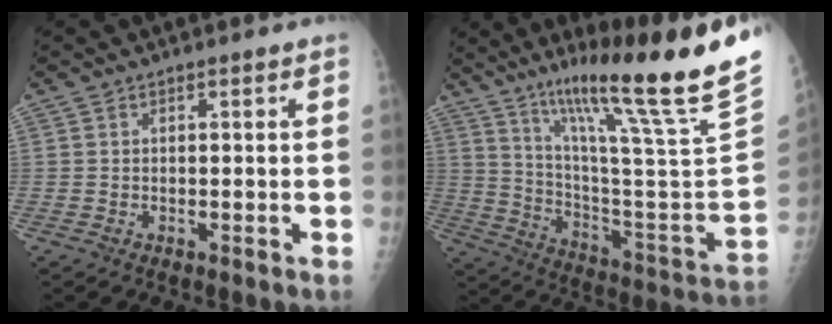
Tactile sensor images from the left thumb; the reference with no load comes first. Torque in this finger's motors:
{"motor_torque": [0.75, -0.12, 1.40, -1.37, 0.12]}